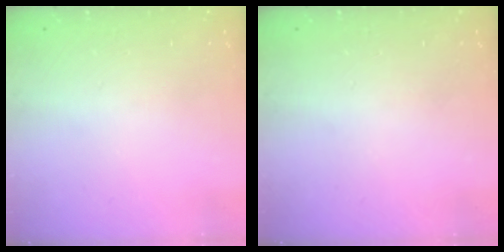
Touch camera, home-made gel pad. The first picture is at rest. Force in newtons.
{"total": 0.0}